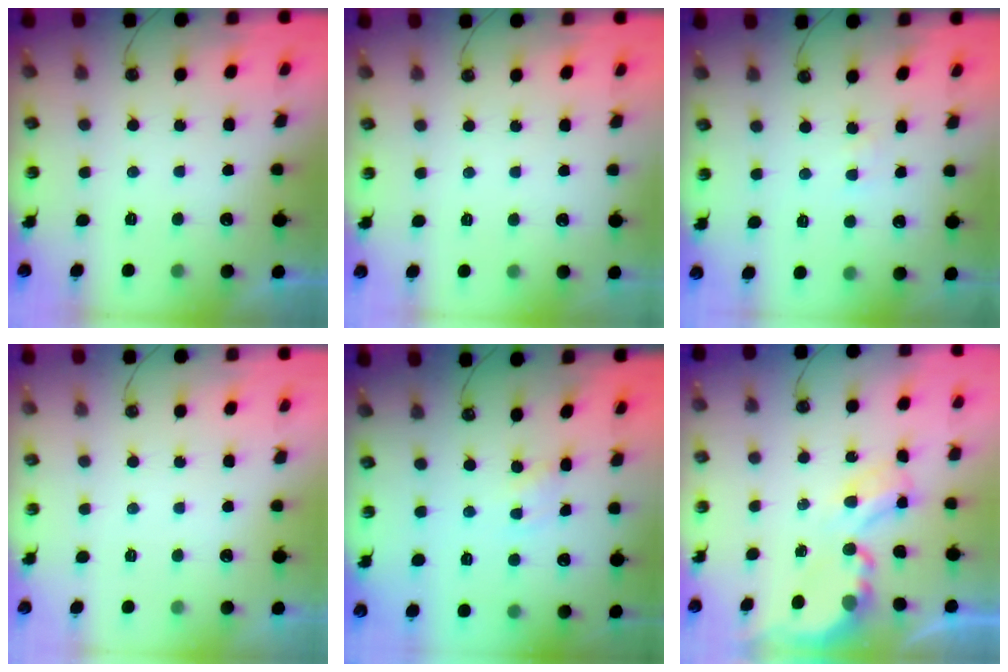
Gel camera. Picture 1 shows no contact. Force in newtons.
{"total": 1.2, "press": 1.1, "slide": 0.3}
{"total": 3.0, "press": 2.9, "slide": 0.4}
{"total": 0.0}
{"total": 0.6, "press": 0.6, "slide": 0.1}
{"total": 4.9, "press": 4.9, "slide": 0.3}